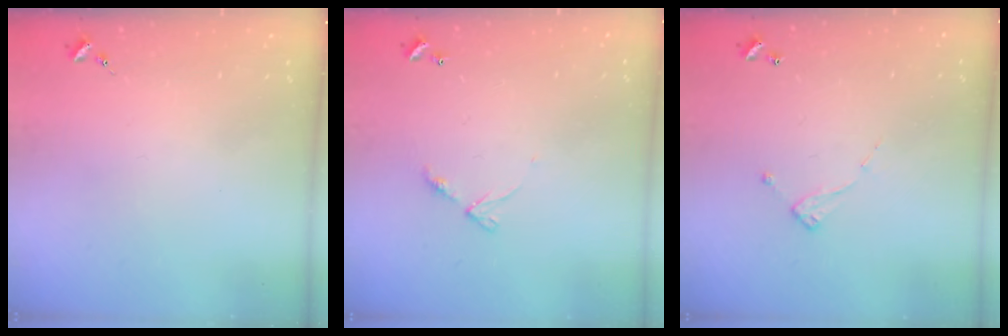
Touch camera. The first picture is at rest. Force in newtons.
{"total": 6.1, "press": 6.0, "slide": 0.6}
{"total": 5.0, "press": 5.0, "slide": 0.4}